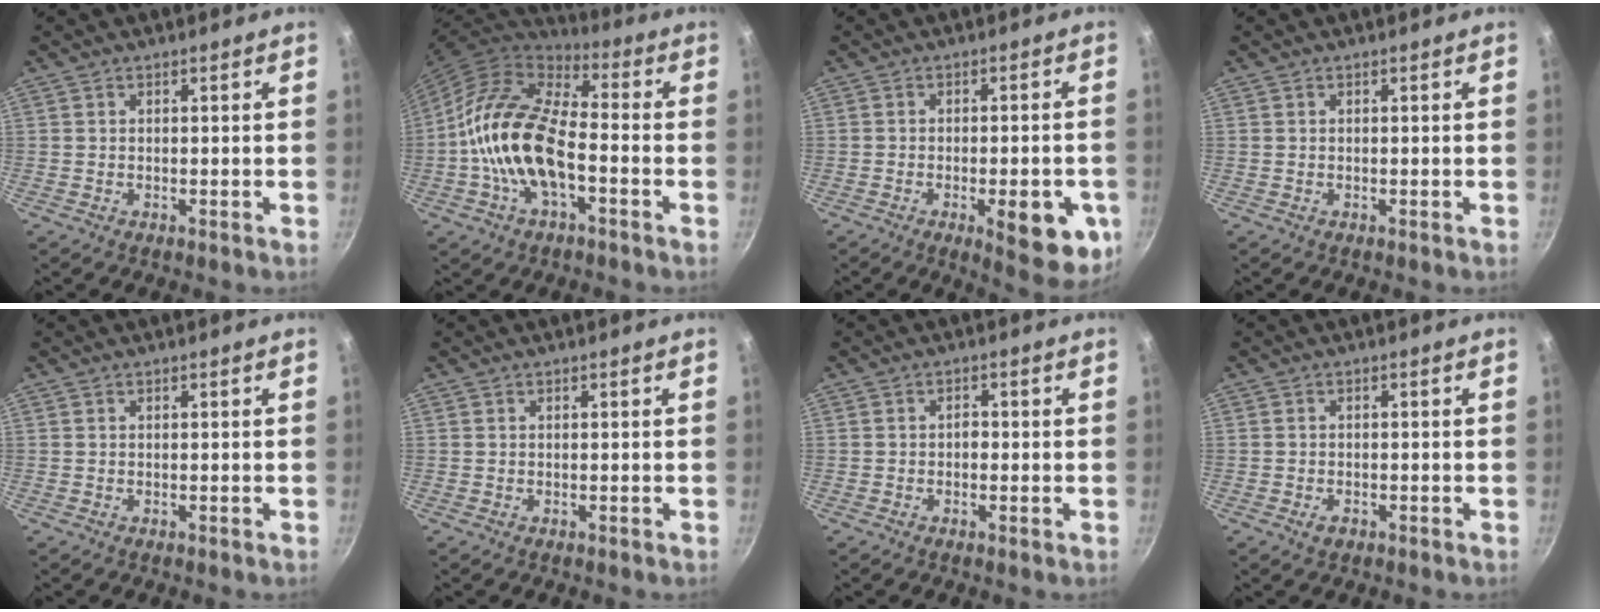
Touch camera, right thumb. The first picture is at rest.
{"total": 18.7, "force": [-3.7, 9.8, 15.6], "torque": [-0.270, 0.039, -0.083]}
{"total": 13.0, "force": [-4.3, 4.7, 11.3], "torque": [-0.108, 0.006, -0.051]}
{"total": 0.0}
{"total": 0.0}
{"total": 0.0}
{"total": 1.6, "force": [-0.3, 1.1, 1.2], "torque": [-0.019, 0.003, -0.008]}
{"total": 1.8, "force": [-1.0, 1.2, 1.0], "torque": [-0.016, 0.006, -0.016]}